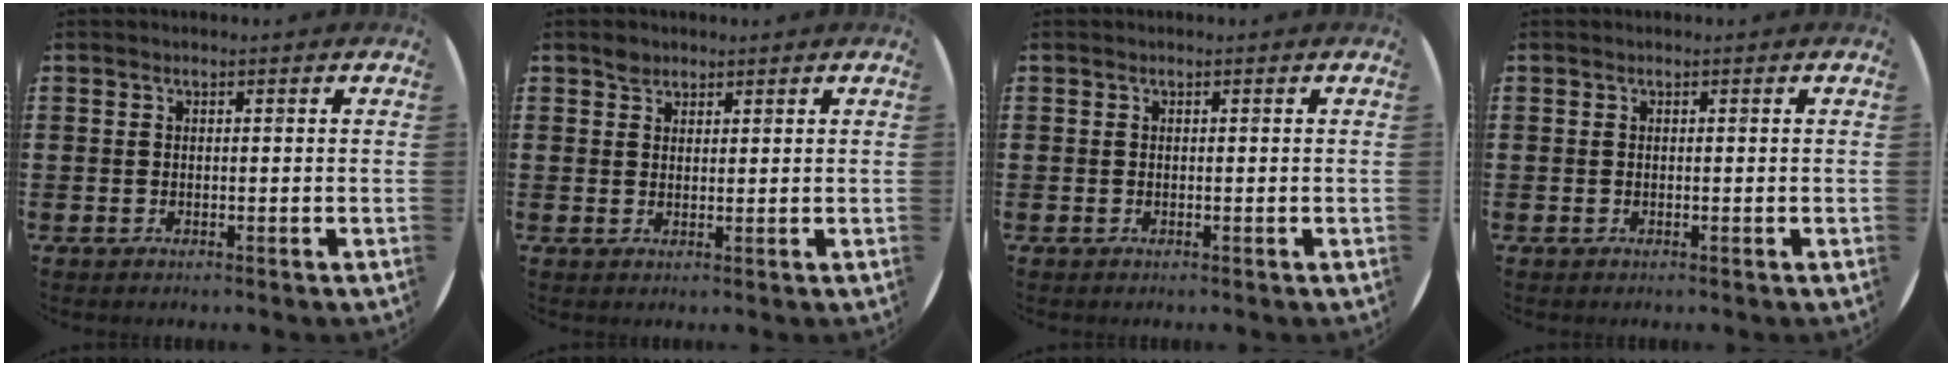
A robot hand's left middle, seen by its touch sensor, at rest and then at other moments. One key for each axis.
{"total": 1.8, "fx": 1.5, "fy": 1.0, "fz": 0.1, "tx": 0.004, "ty": -0.001, "tz": 0.028}
{"total": 0.0}
{"total": 0.0}